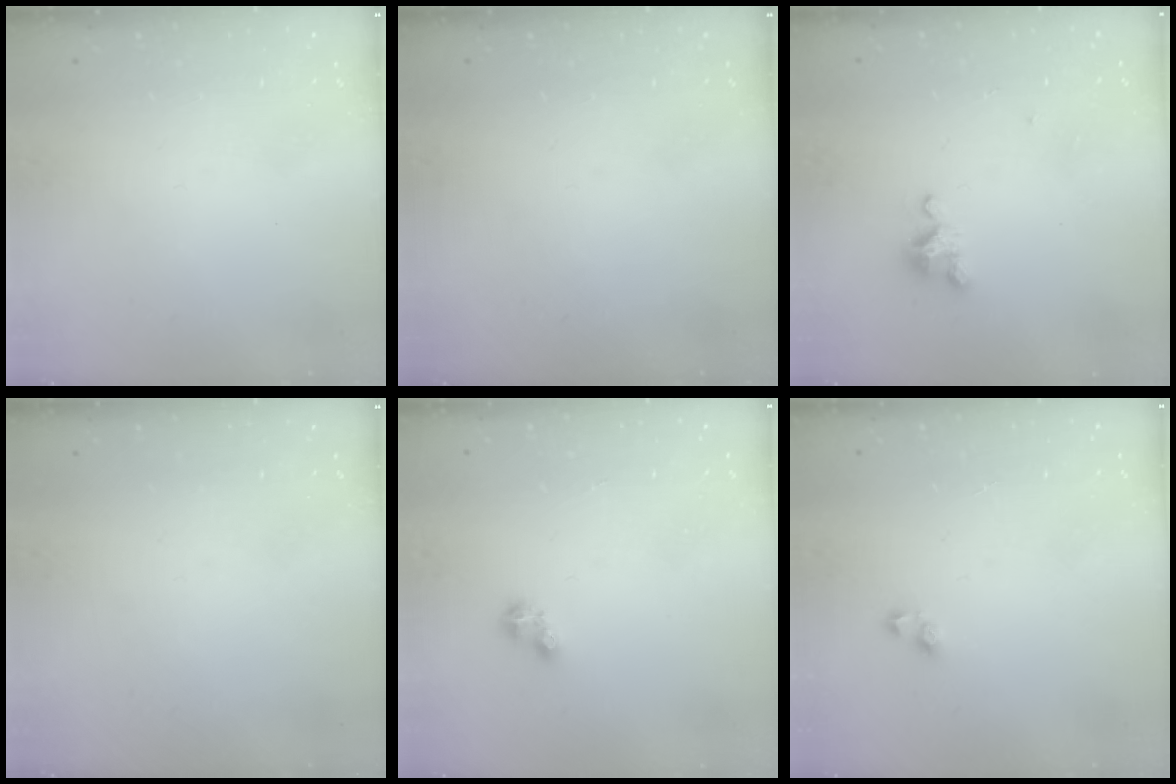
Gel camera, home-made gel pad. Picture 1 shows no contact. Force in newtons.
{"total": 0.0}
{"total": 2.9, "press": 2.9, "slide": 0.3}
{"total": 0.0}
{"total": 2.8, "press": 2.8, "slide": 0.4}
{"total": 2.9, "press": 2.9, "slide": 0.3}